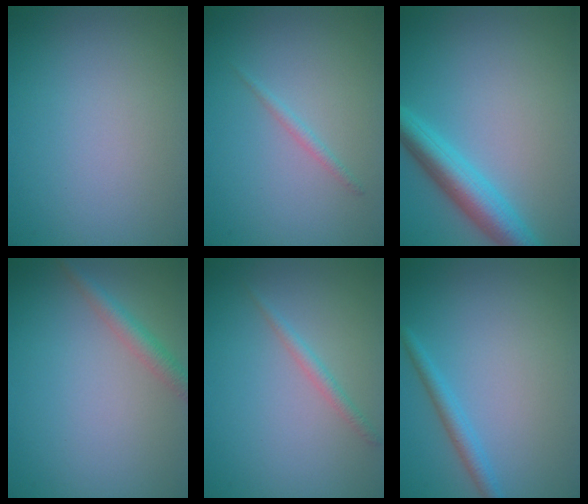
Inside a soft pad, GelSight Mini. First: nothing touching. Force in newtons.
{"total": 0.9, "press": 0.9, "slide": 0.1}
{"total": 4.8, "press": 4.8, "slide": 0.2}
{"total": 2.0, "press": 2.0, "slide": 0.0}
{"total": 1.2, "press": 1.2, "slide": 0.0}
{"total": 1.8, "press": 1.8, "slide": 0.1}